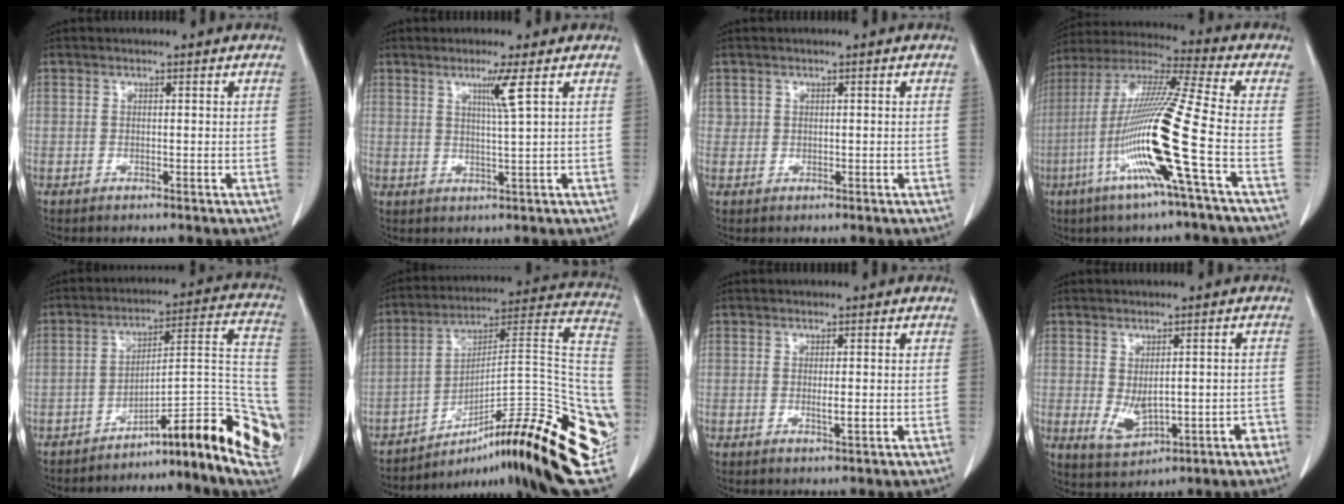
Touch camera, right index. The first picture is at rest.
{"total": 3.8, "force": [1.8, -1.1, 3.2], "torque": [-0.057, -0.009, 0.034]}
{"total": 1.0, "force": [0.4, 0.9, 0.1], "torque": [0.007, 0.000, 0.004]}
{"total": 18.0, "force": [-5.6, -1.9, 17.0], "torque": [-0.347, -0.017, -0.119]}
{"total": 19.0, "force": [-10.0, 2.8, 16.0], "torque": [-0.134, 0.048, -0.137]}
{"total": 33.9, "force": [-14.6, 6.0, 30.0], "torque": [-0.310, 0.018, -0.215]}
{"total": 1.3, "force": [-0.1, 0.2, 1.3], "torque": [-0.020, -0.003, -0.002]}
{"total": 6.2, "force": [-1.4, 3.1, 5.3], "torque": [-0.077, 0.007, 0.000]}